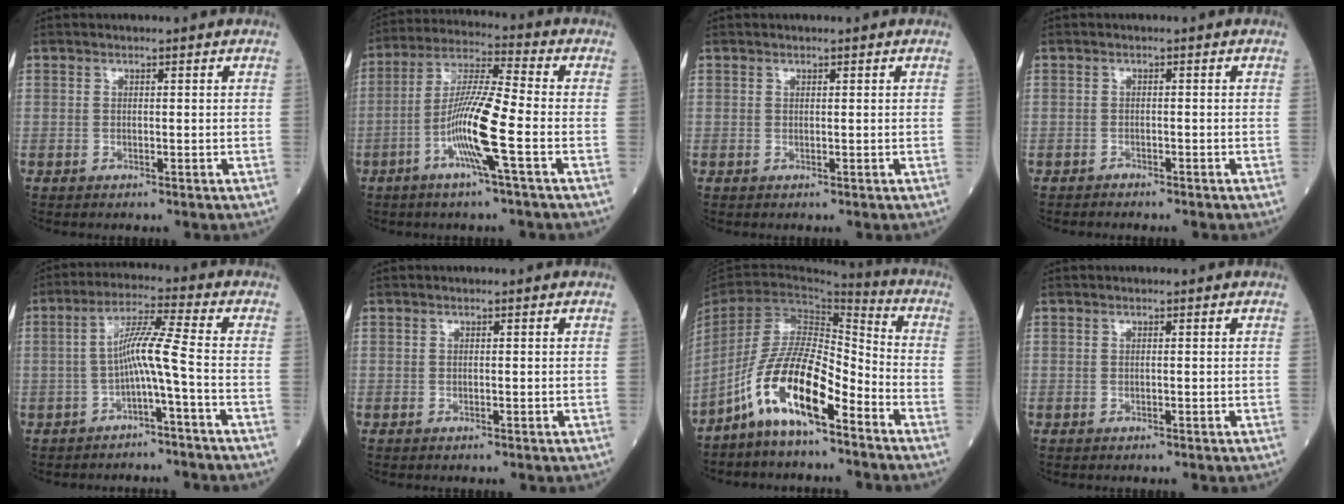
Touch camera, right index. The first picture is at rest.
{"total": 11.9, "force": [-4.0, 0.2, 11.2], "torque": [-0.228, -0.001, -0.083]}
{"total": 0.0}
{"total": 2.6, "force": [-2.2, 1.0, 0.7], "torque": [-0.022, -0.004, -0.028]}
{"total": 6.9, "force": [-2.2, -0.5, 6.5], "torque": [-0.125, 0.021, -0.037]}
{"total": 0.0}
{"total": 14.8, "force": [-8.8, 3.7, 11.3], "torque": [-0.229, 0.005, -0.165]}
{"total": 0.0}